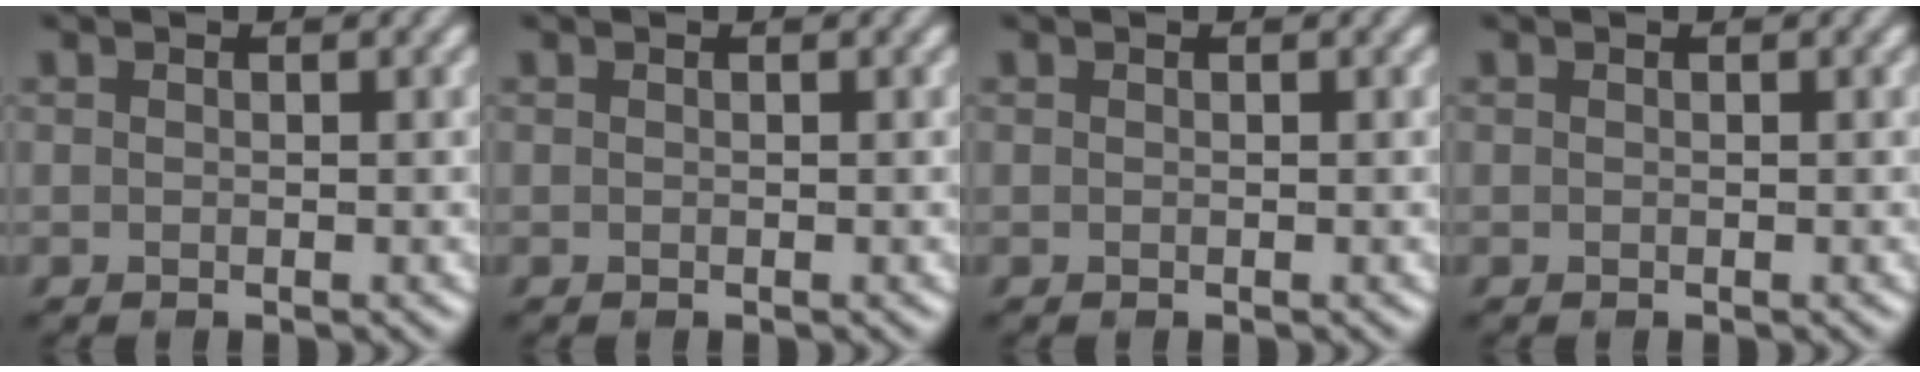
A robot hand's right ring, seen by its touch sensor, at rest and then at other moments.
{"total": 0.0}
{"total": 0.0}
{"total": 0.0}